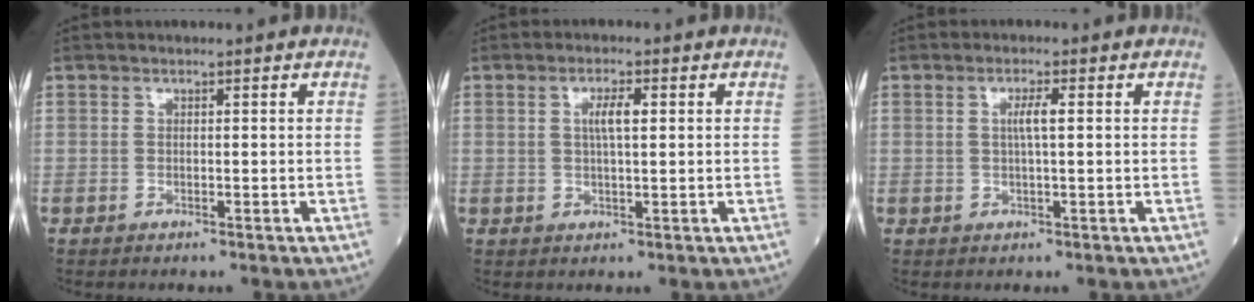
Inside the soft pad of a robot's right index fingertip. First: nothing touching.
{"total": 3.2, "force": [0.8, 0.6, 3.1], "torque": [-0.060, 0.003, 0.015]}
{"total": 2.5, "force": [0.4, 0.0, 2.4], "torque": [-0.047, 0.001, 0.006]}